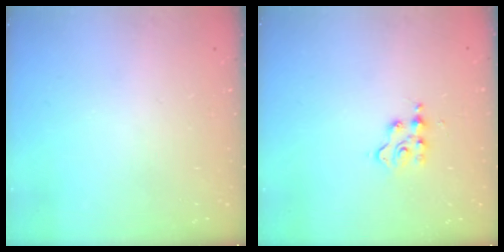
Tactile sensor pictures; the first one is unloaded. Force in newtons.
{"total": 3.3, "press": 3.2, "slide": 0.5}